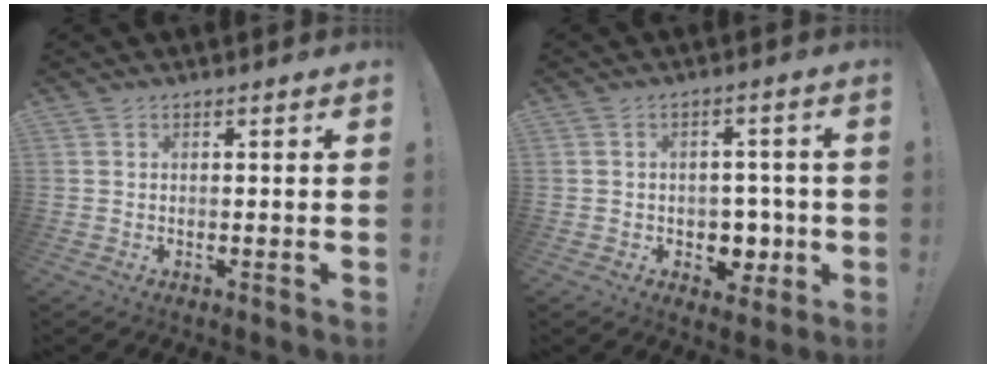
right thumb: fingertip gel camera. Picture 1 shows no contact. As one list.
[{"total": 6.9, "force": [-1.0, 6.3, 2.7], "torque": [-0.029, 0.007, -0.006]}]